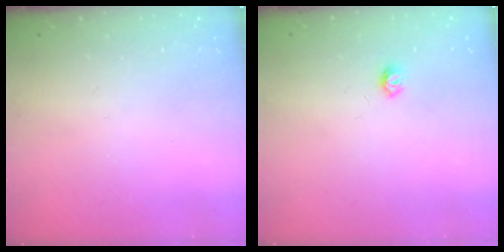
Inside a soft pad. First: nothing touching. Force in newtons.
{"total": 3.9, "press": 3.9, "slide": 0.5}